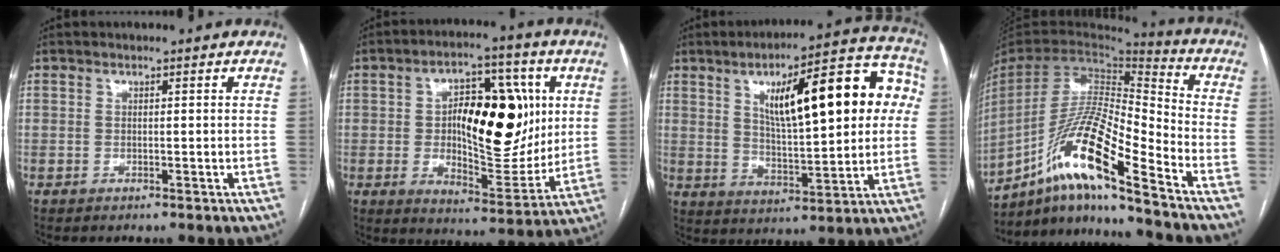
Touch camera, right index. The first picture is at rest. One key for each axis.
{"total": 18.0, "fx": 2.4, "fy": 7.5, "fz": 16.2, "tx": -0.242, "ty": 0.015, "tz": 0.045}
{"total": 20.0, "fx": 5.0, "fy": 5.1, "fz": 18.7, "tx": -0.258, "ty": 0.036, "tz": 0.075}
{"total": 17.9, "fx": -11.7, "fy": 0.3, "fz": 13.5, "tx": -0.281, "ty": -0.005, "tz": -0.219}